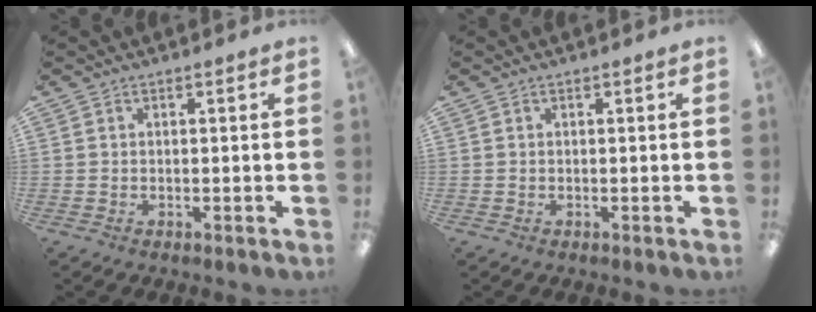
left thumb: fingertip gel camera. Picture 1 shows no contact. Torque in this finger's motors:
{"motor_torque": [0.00, 0.00, -0.02, -0.03, 0.00]}